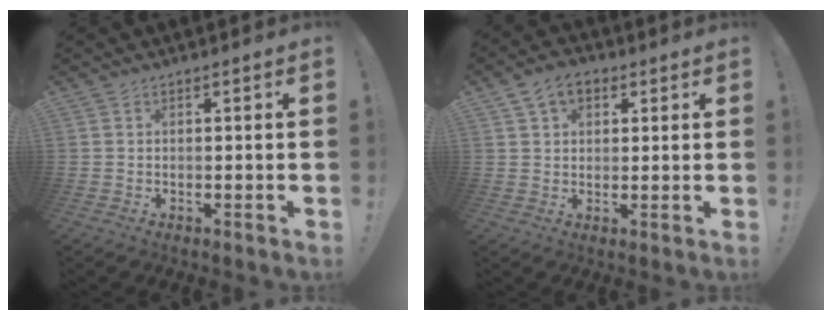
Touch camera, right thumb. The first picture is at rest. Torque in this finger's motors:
{"motor_torque": [0.01, 0.02, -0.02, 0.03, 0.00]}